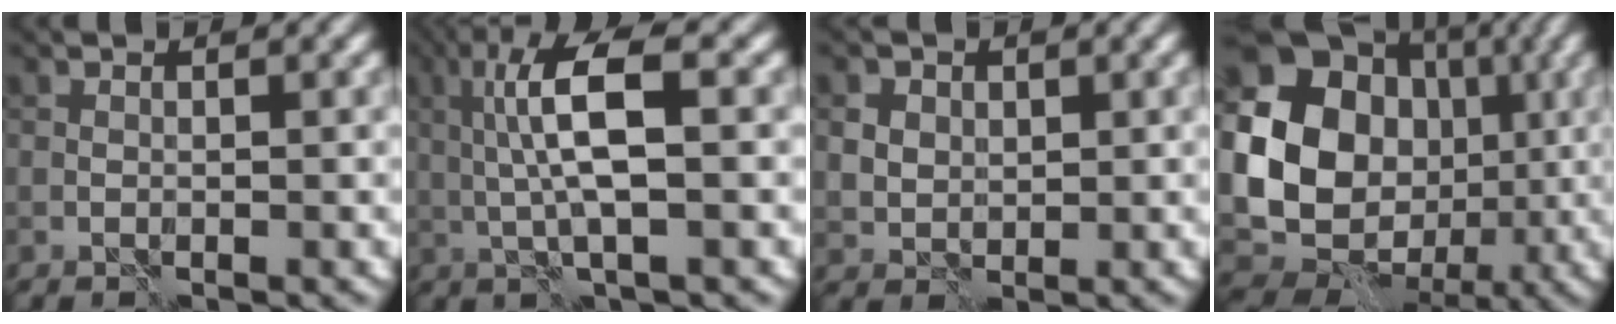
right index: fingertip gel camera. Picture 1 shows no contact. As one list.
[{"total": 6.3, "force": [1.2, 1.6, 6.0], "torque": [-0.121, 0.007, 0.021]}, {"total": 3.3, "force": [1.6, 2.7, 1.1], "torque": [-0.030, 0.003, 0.026]}, {"total": 17.2, "force": [1.0, 14.7, 8.8], "torque": [-0.164, 0.000, 0.009]}]